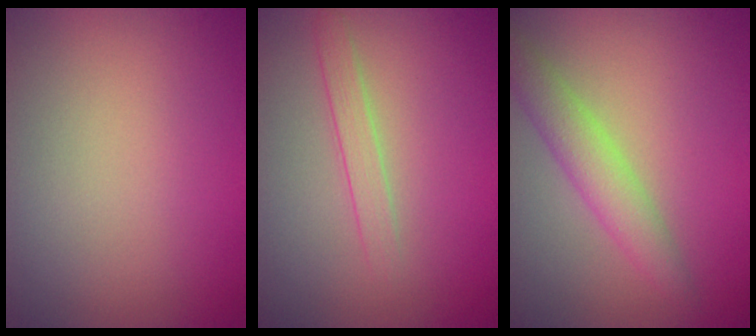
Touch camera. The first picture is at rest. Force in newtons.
{"total": 1.6, "press": 1.6, "slide": 0.1}
{"total": 2.4, "press": 2.4, "slide": 0.2}